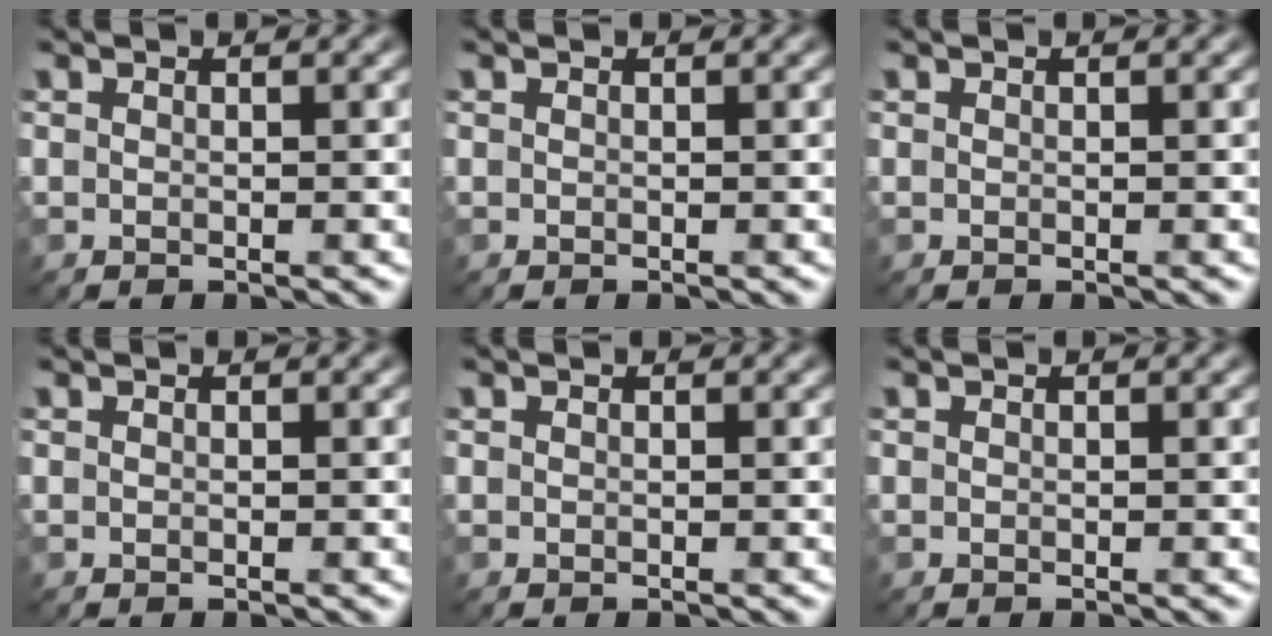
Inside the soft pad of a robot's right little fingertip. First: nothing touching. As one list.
[{"total": 0.0}, {"total": 0.0}, {"total": 0.0}, {"total": 0.0}, {"total": 0.0}]